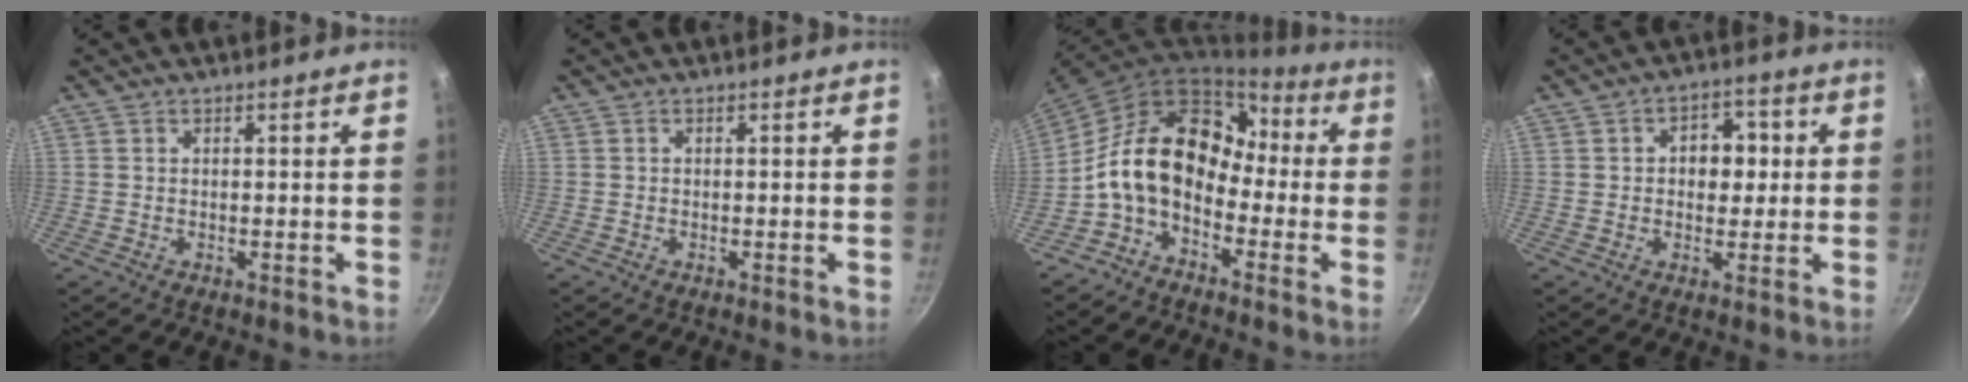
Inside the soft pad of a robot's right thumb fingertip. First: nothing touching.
{"total": 0.0}
{"total": 15.4, "force": [-2.9, 11.1, 10.4], "torque": [-0.156, 0.067, -0.075]}
{"total": 7.1, "force": [0.9, 5.2, 4.8], "torque": [-0.024, 0.007, 0.005]}